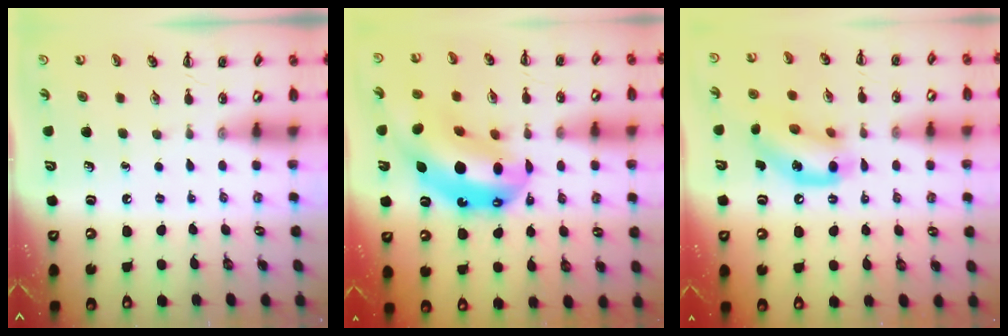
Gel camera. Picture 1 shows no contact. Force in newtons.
{"total": 18.0, "press": 17.3, "slide": 5.0}
{"total": 13.6, "press": 13.3, "slide": 2.7}